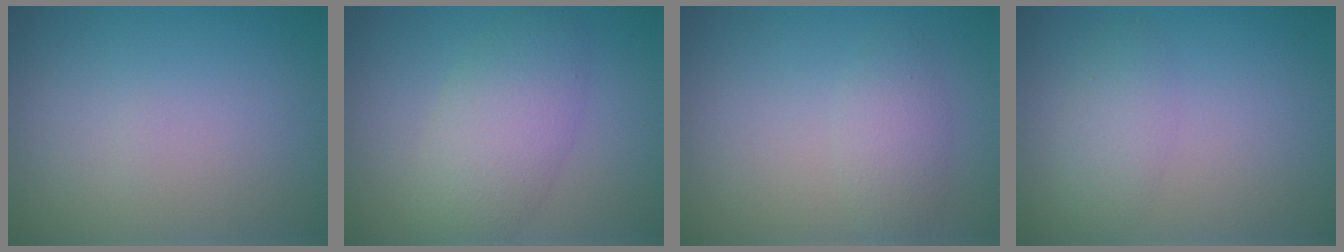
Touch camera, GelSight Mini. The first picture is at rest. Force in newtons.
{"total": 4.7, "press": 4.7, "slide": 0.3}
{"total": 2.2, "press": 2.2, "slide": 0.1}
{"total": 2.2, "press": 2.2, "slide": 0.1}